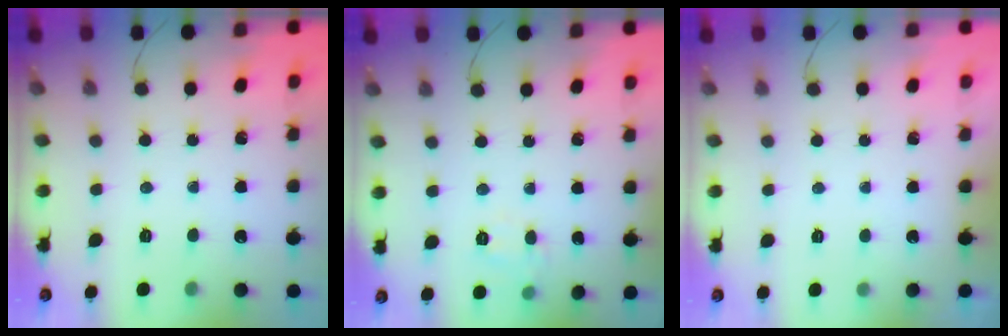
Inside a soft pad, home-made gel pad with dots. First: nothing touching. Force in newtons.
{"total": 6.4, "press": 6.3, "slide": 1.1}
{"total": 1.9, "press": 1.9, "slide": 0.3}